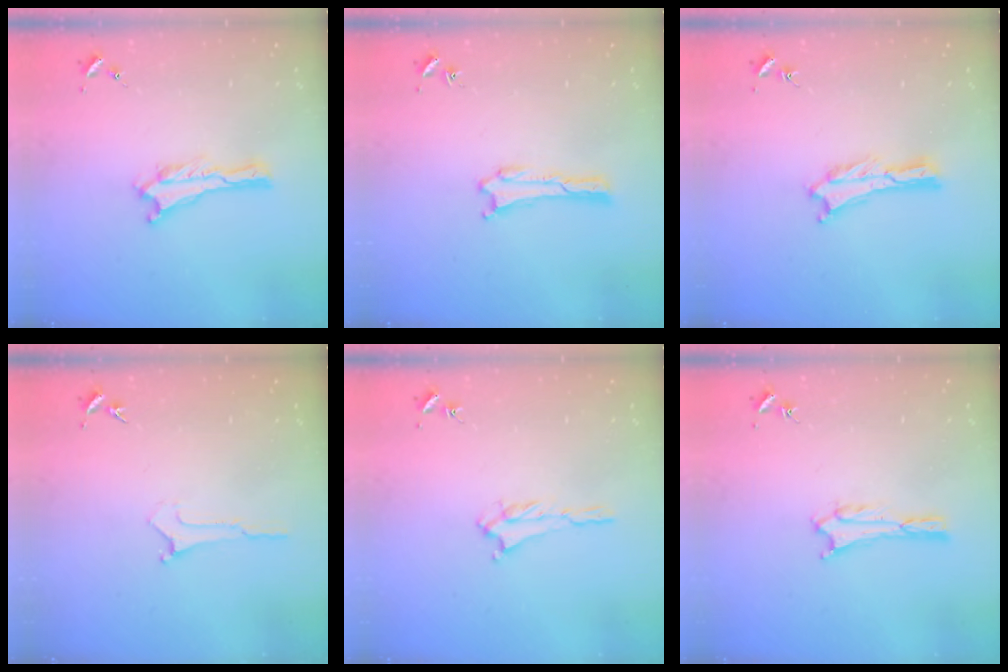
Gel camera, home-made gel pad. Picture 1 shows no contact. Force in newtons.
{"total": 0.0}
{"total": 0.6, "press": 0.6, "slide": 0.2}
{"total": 0.0}
{"total": 1.2, "press": 1.1, "slide": 0.5}
{"total": 1.6, "press": 1.6, "slide": 0.2}